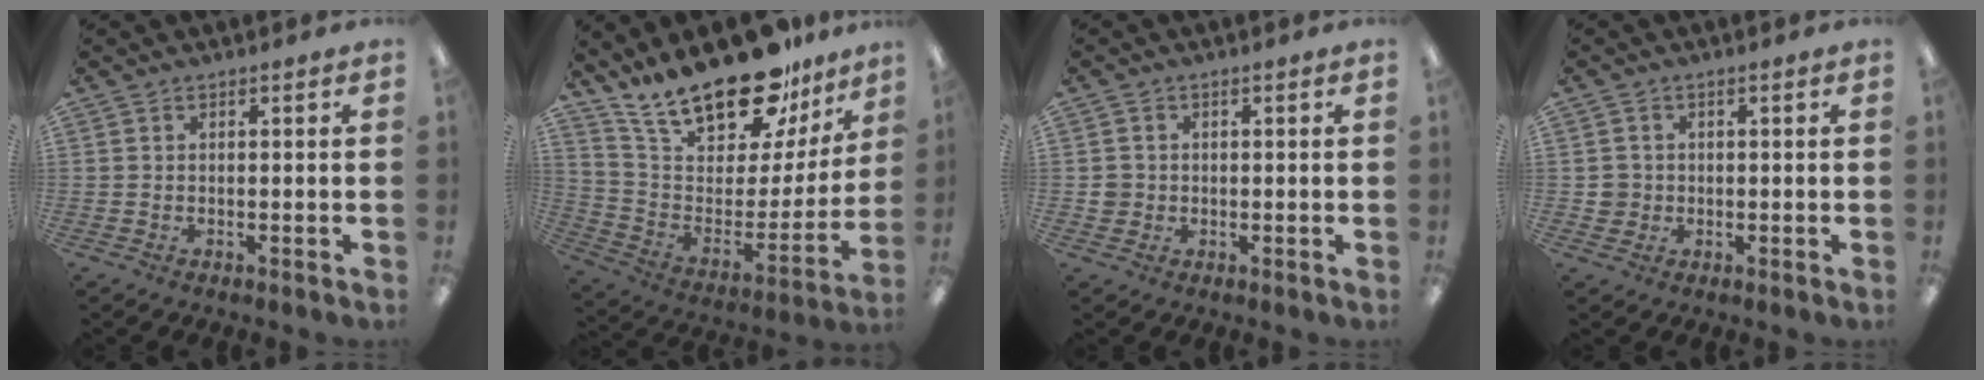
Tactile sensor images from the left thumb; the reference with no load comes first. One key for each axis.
{"total": 23.6, "fx": 18.6, "fy": 8.8, "fz": 11.6, "tx": -0.192, "ty": -0.127, "tz": 0.326}
{"total": 2.7, "fx": -0.3, "fy": 2.7, "fz": 0.5, "tx": -0.002, "ty": 0.003, "tz": -0.008}
{"total": 3.2, "fx": -0.1, "fy": 3.2, "fz": 0.3, "tx": -0.001, "ty": 0.003, "tz": -0.005}